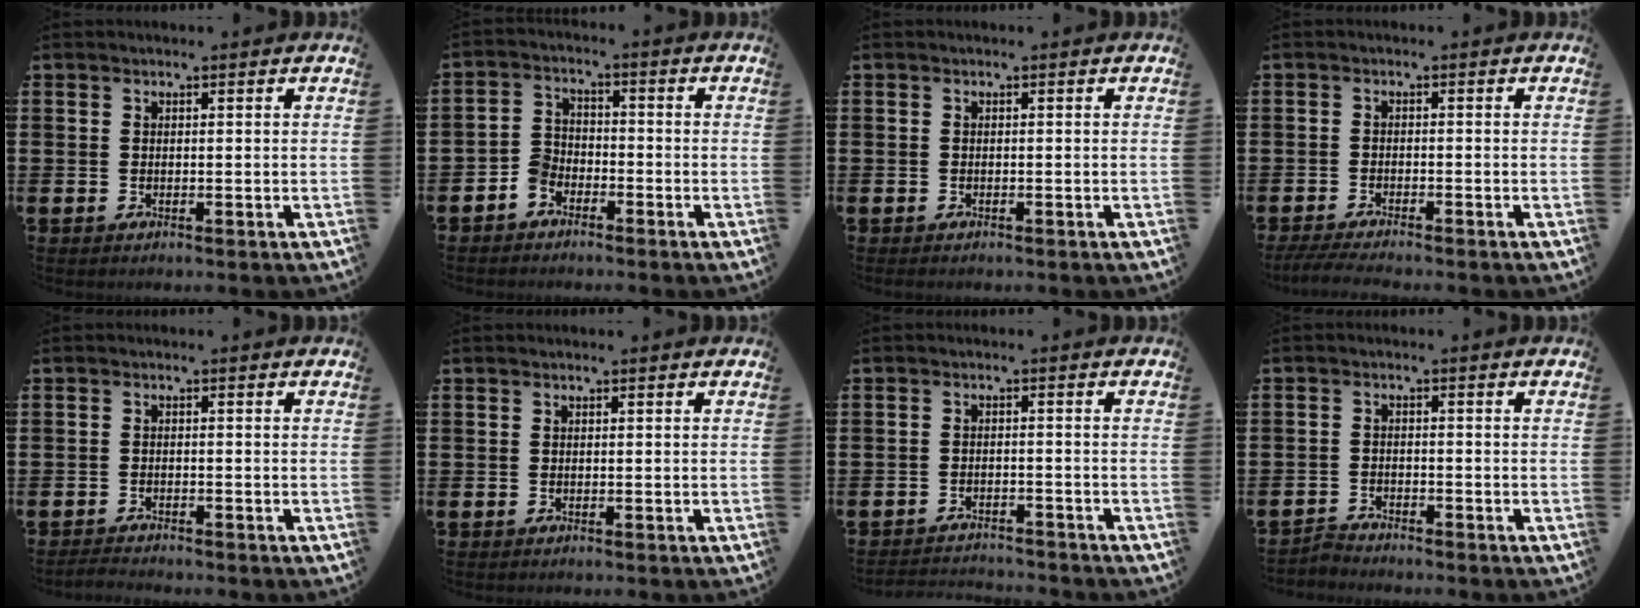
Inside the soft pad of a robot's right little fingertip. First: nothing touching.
{"total": 3.7, "force": [-2.7, 2.3, 1.0], "torque": [-0.020, 0.013, -0.053]}
{"total": 0.0}
{"total": 1.9, "force": [-1.7, 0.0, 0.9], "torque": [-0.021, 0.001, -0.035]}
{"total": 1.2, "force": [-1.2, 0.1, 0.1], "torque": [-0.005, 0.001, -0.024]}
{"total": 0.0}
{"total": 2.2, "force": [-2.2, 0.0, -0.2], "torque": [-0.003, 0.003, -0.048]}
{"total": 1.9, "force": [-1.9, 0.1, -0.2], "torque": [-0.002, 0.004, -0.040]}